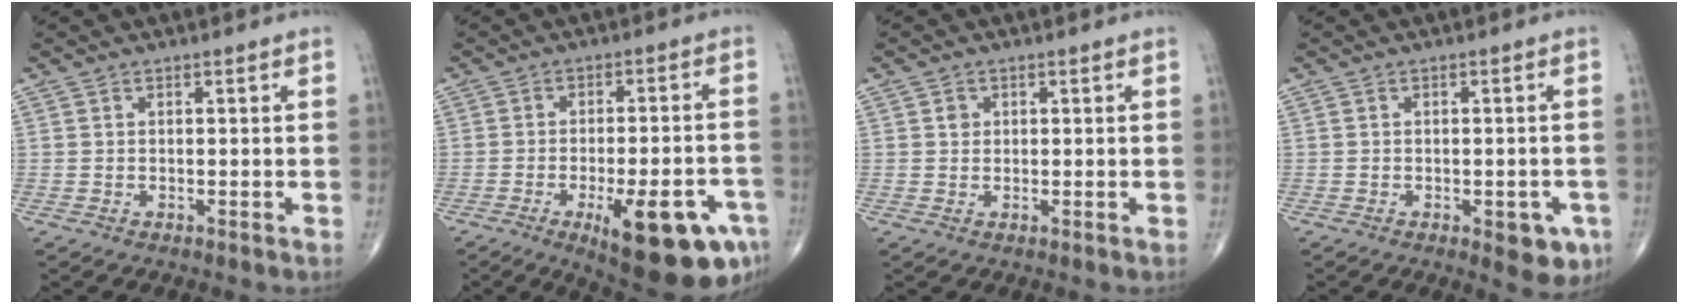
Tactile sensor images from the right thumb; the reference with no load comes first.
{"total": 18.4, "force": [-8.6, 5.8, 15.3], "torque": [-0.155, 0.023, -0.106]}
{"total": 1.4, "force": [0.4, 1.3, 0.5], "torque": [-0.002, 0.000, 0.004]}
{"total": 6.0, "force": [-2.4, 2.7, 4.7], "torque": [-0.036, 0.005, -0.024]}